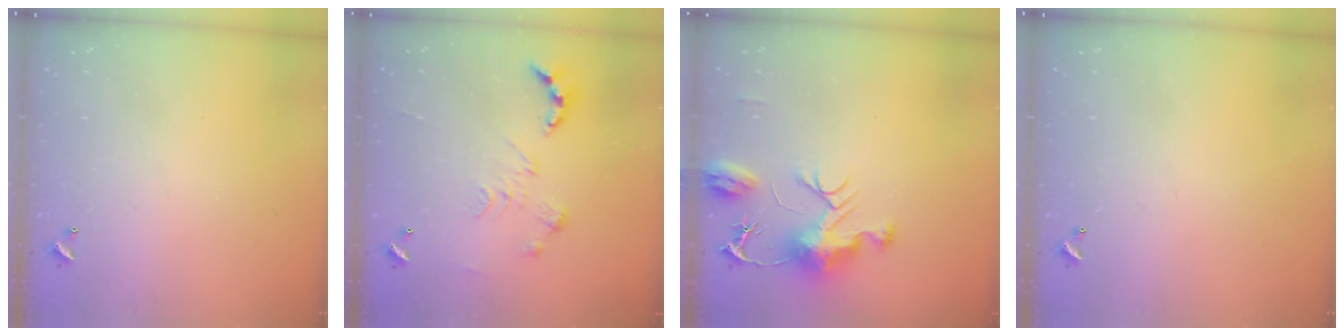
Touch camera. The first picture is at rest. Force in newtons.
{"total": 0.0}
{"total": 10.2, "press": 10.1, "slide": 1.0}
{"total": 0.0}